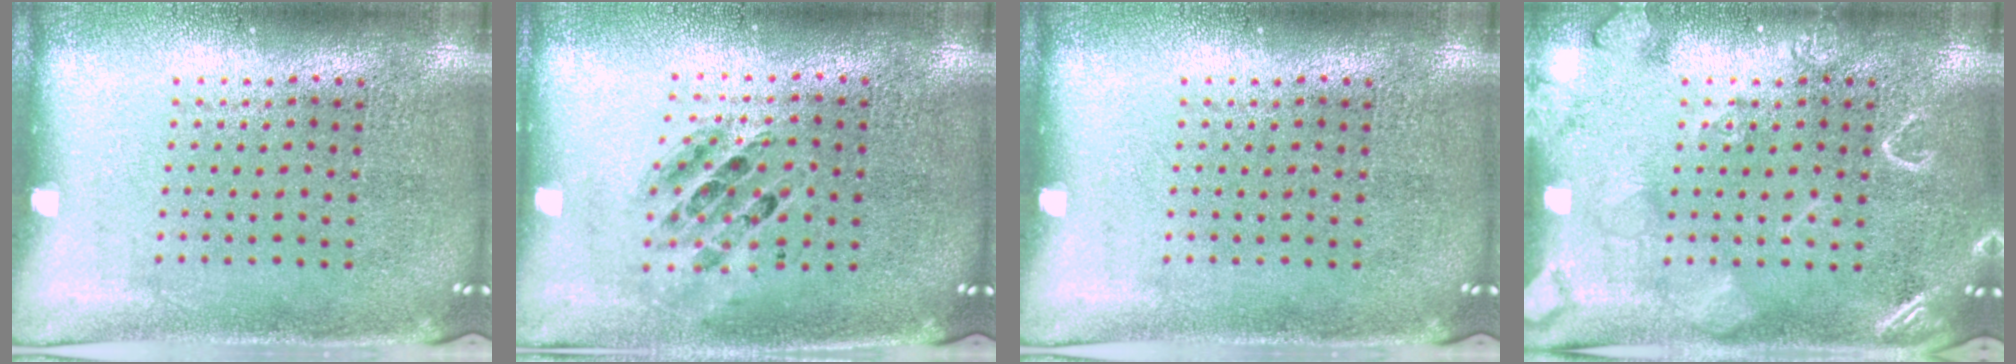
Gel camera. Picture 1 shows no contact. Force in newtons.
{"total": 0.7, "press": 0.7, "slide": 0.1}
{"total": 0.0}
{"total": 2.9, "press": 2.9, "slide": 0.4}